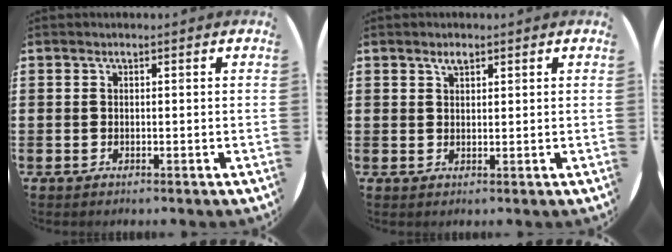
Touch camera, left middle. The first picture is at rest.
{"total": 1.4, "force": [1.1, 0.6, 0.6], "torque": [-0.005, 0.001, 0.018]}